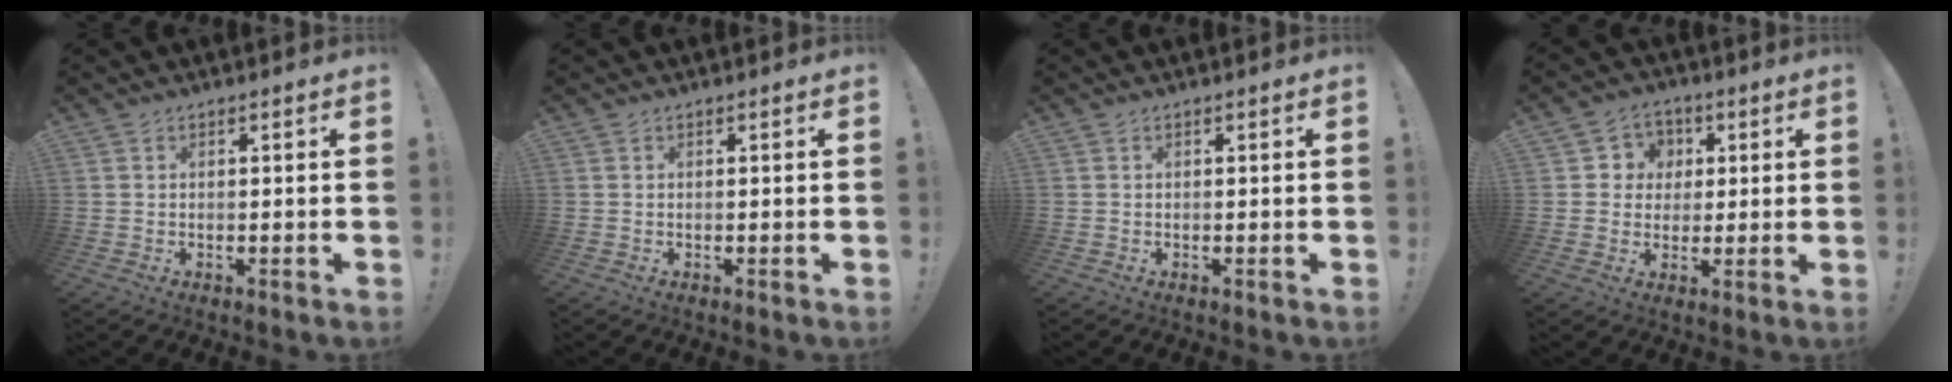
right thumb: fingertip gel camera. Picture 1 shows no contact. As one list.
[{"total": 0.0}, {"total": 0.0}, {"total": 6.8, "force": [0.3, 6.6, 1.3], "torque": [-0.019, 0.005, 0.009]}]